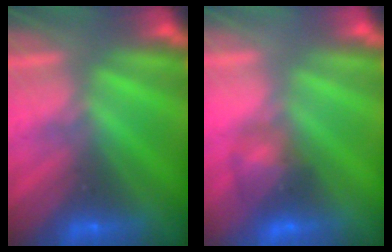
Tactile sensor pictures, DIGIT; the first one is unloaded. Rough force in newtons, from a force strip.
{"total": 2.7}